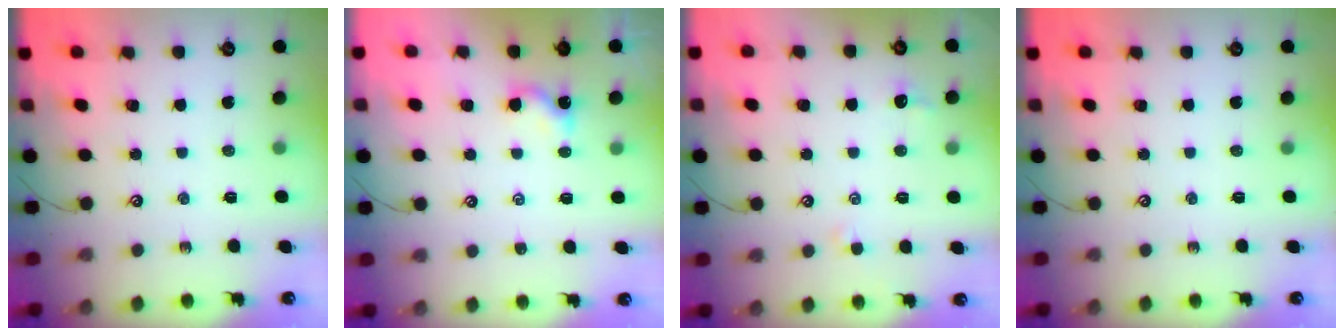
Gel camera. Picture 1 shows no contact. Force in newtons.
{"total": 1.6, "press": 1.6, "slide": 0.4}
{"total": 1.1, "press": 0.9, "slide": 0.6}
{"total": 0.0}